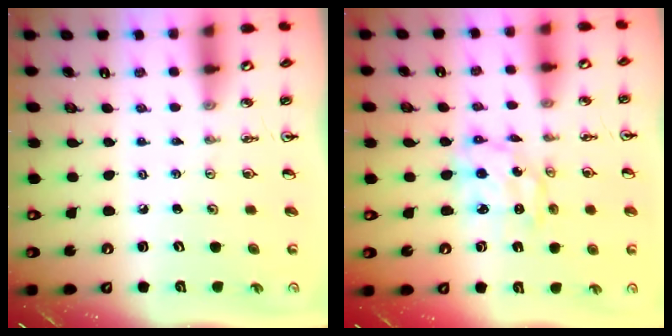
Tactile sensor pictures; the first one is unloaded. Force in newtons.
{"total": 5.9, "press": 5.9, "slide": 0.5}